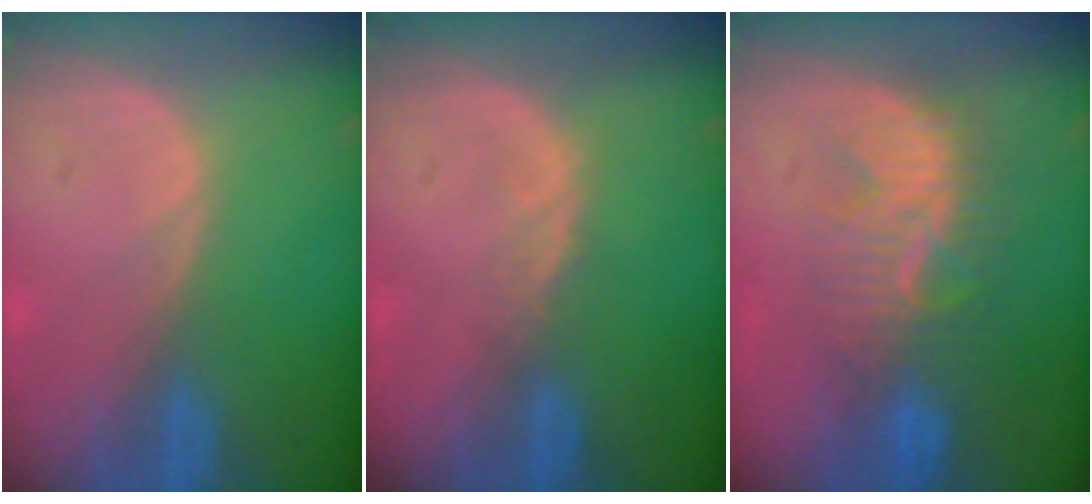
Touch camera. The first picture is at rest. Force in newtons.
{"total": 1.1, "press": 1.1, "slide": 0.2}
{"total": 8.0, "press": 7.8, "slide": 2.1}